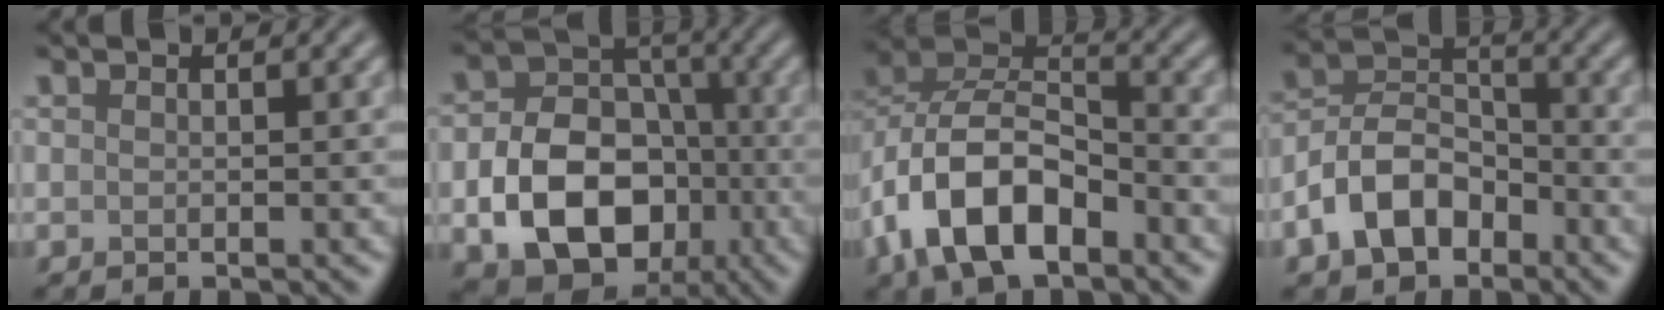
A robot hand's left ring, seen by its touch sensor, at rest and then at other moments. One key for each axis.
{"total": 10.3, "fx": -3.2, "fy": 7.5, "fz": 6.2, "tx": -0.106, "ty": -0.008, "tz": -0.057}
{"total": 9.8, "fx": -4.5, "fy": 5.4, "fz": 6.8, "tx": -0.132, "ty": 0.011, "tz": -0.093}
{"total": 6.4, "fx": -3.4, "fy": 4.1, "fz": 3.6, "tx": -0.064, "ty": 0.006, "tz": -0.075}